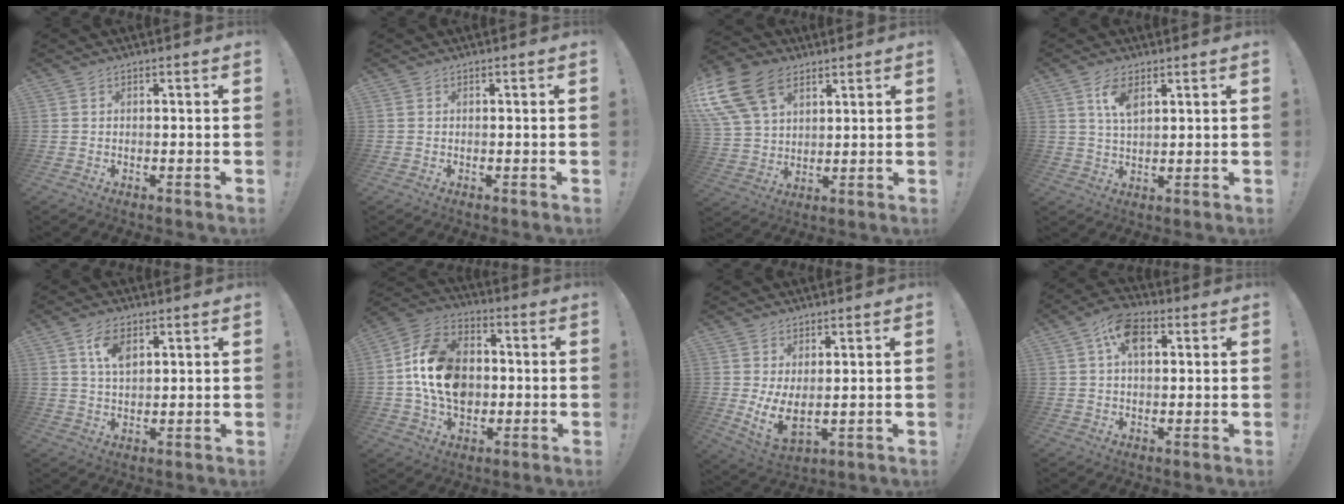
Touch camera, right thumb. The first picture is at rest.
{"total": 0.0}
{"total": 17.4, "force": [8.8, 11.3, 9.8], "torque": [-0.195, -0.041, 0.165]}
{"total": 6.5, "force": [3.2, 3.0, 4.9], "torque": [-0.080, -0.010, 0.055]}
{"total": 6.7, "force": [3.1, 3.5, 4.9], "torque": [-0.081, -0.007, 0.054]}
{"total": 17.7, "force": [-0.3, 13.8, 11.0], "torque": [-0.182, 0.020, 0.003]}
{"total": 6.7, "force": [2.0, 3.2, 5.6], "torque": [-0.097, -0.029, 0.041]}
{"total": 9.3, "force": [3.3, 5.5, 6.8], "torque": [-0.110, 0.005, 0.061]}